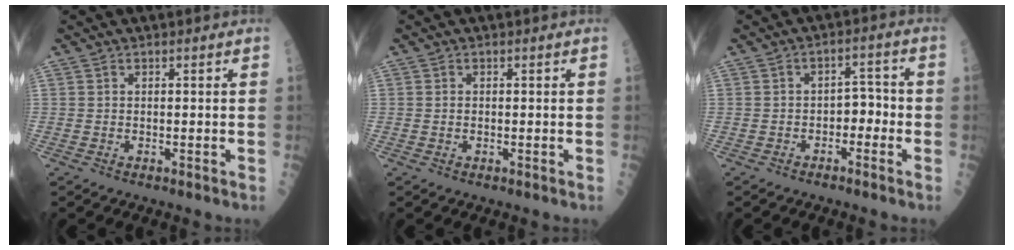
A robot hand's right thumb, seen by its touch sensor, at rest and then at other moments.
{"total": 0.6, "force": [0.0, 0.4, 0.4], "torque": [-0.004, 0.001, 0.000]}
{"total": 3.9, "force": [-1.6, 2.6, 2.5], "torque": [-0.009, 0.027, -0.031]}